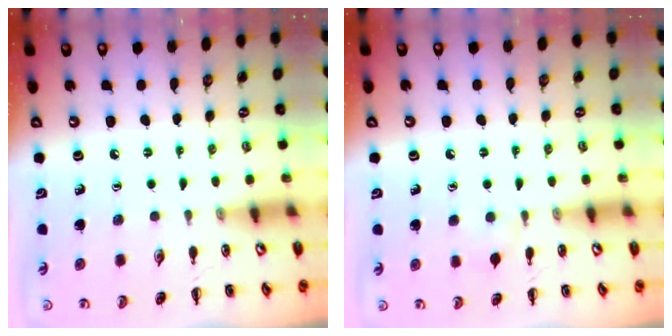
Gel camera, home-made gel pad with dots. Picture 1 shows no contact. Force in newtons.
{"total": 4.1, "press": 3.8, "slide": 1.6}